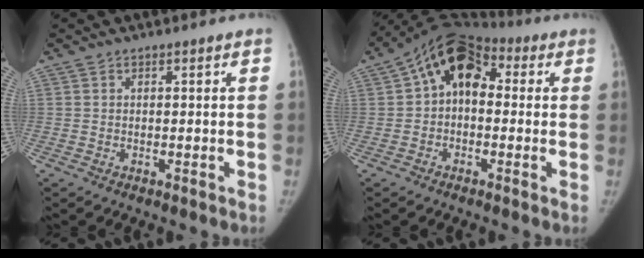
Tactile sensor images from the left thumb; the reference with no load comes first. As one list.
[{"total": 11.4, "force": [1.6, 7.8, 8.2], "torque": [-0.105, 0.037, 0.008]}]